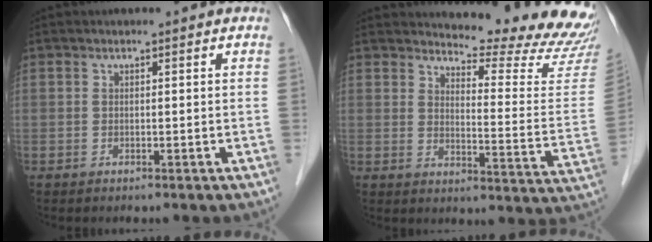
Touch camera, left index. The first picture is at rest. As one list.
[{"total": 17.3, "force": [16.7, 0.6, 4.3], "torque": [-0.053, -0.126, 0.183]}]